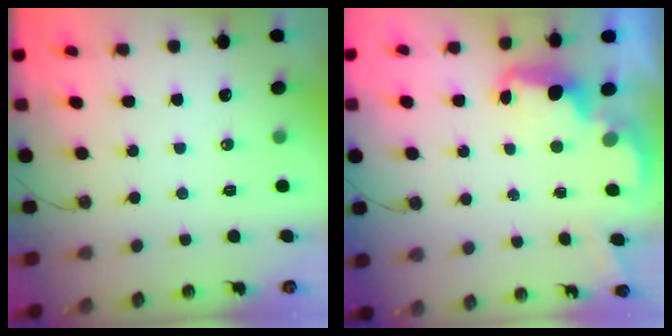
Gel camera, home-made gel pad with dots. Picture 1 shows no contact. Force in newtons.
{"total": 2.6, "press": 2.6, "slide": 0.5}